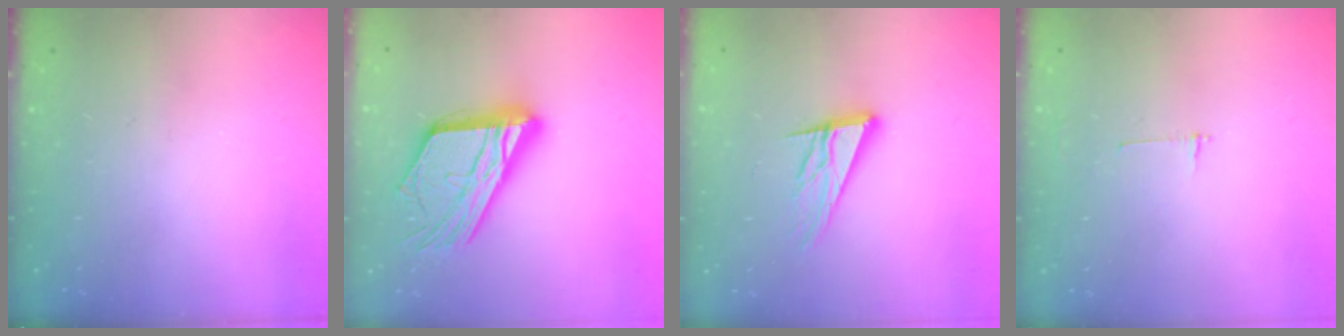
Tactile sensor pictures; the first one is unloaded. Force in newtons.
{"total": 21.6, "press": 21.5, "slide": 1.9}
{"total": 12.4, "press": 12.2, "slide": 2.2}
{"total": 2.7, "press": 2.7, "slide": 0.3}